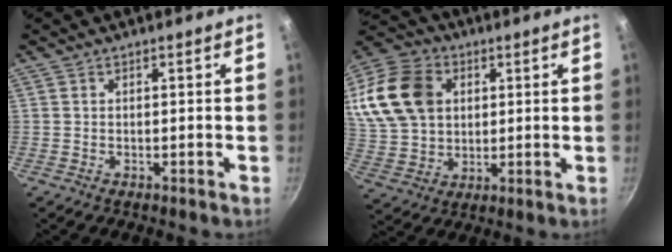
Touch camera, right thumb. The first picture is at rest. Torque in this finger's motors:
{"motor_torque": [-0.88, 1.52, 0.76, -0.36, 0.34]}